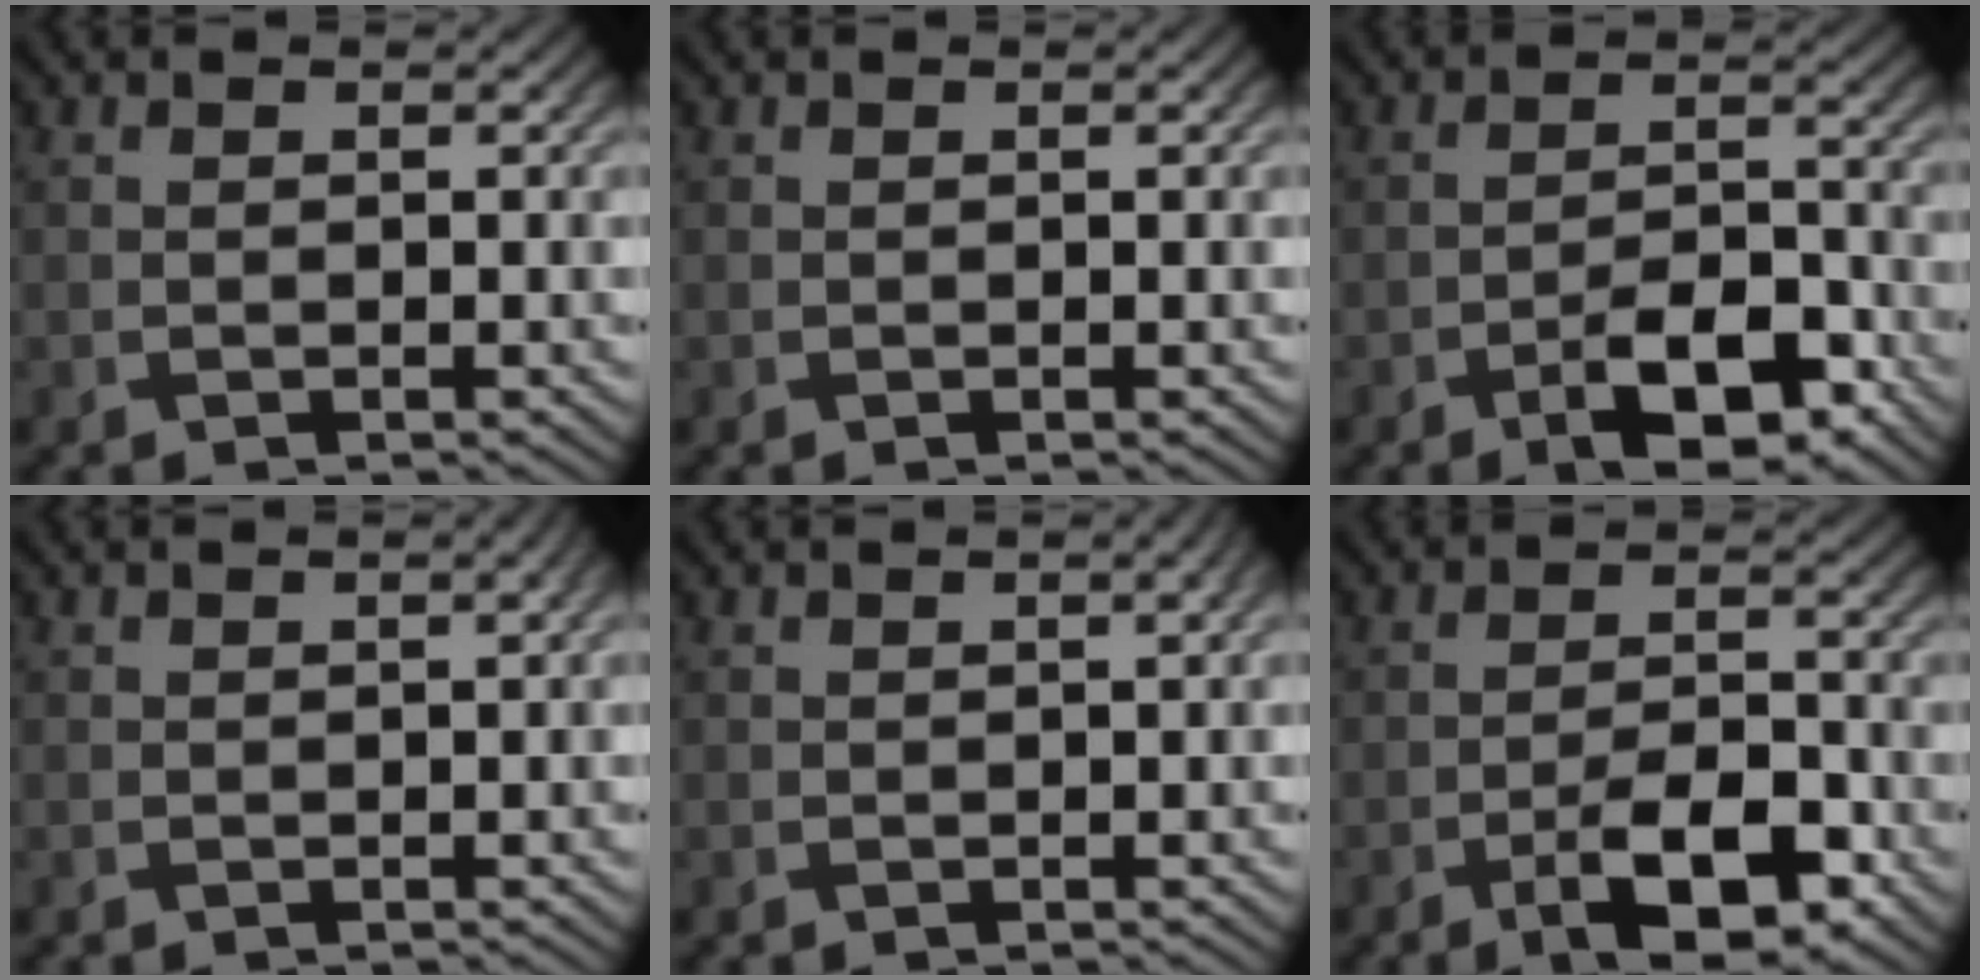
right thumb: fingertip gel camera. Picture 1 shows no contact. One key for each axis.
{"total": 0.0}
{"total": 7.7, "fx": -4.3, "fy": 3.1, "fz": 5.5, "tx": -0.085, "ty": 0.007, "tz": -0.072}
{"total": 1.2, "fx": 0.4, "fy": 0.3, "fz": 1.1, "tx": -0.016, "ty": 0.005, "tz": 0.004}
{"total": 1.5, "fx": 0.6, "fy": 0.3, "fz": 1.4, "tx": -0.021, "ty": 0.006, "tz": 0.004}
{"total": 7.9, "fx": -4.3, "fy": 2.9, "fz": 6.1, "tx": -0.100, "ty": 0.005, "tz": -0.071}